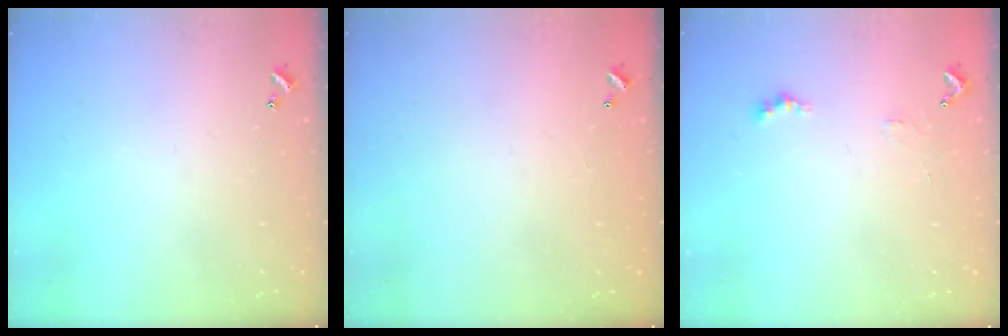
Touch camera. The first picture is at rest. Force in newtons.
{"total": 2.9, "press": 2.9, "slide": 0.1}
{"total": 2.1, "press": 2.0, "slide": 0.5}